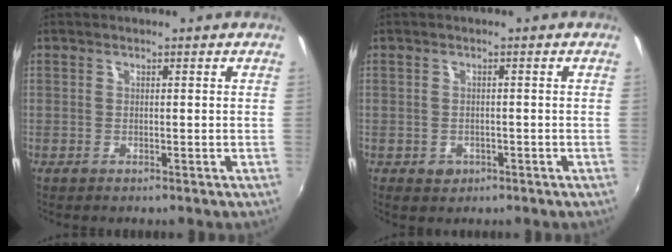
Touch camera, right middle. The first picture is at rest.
{"total": 2.5, "force": [-0.9, 2.1, 0.8], "torque": [-0.019, -0.004, -0.010]}